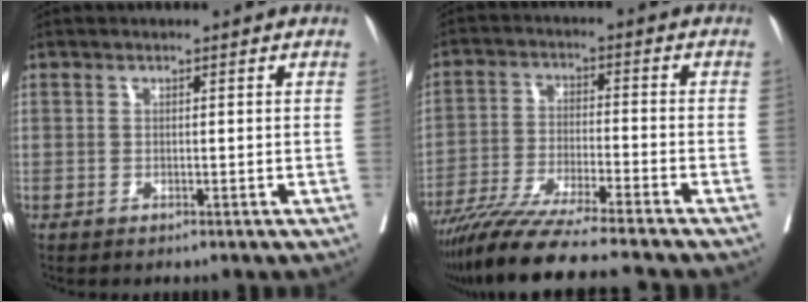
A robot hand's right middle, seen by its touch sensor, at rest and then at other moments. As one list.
[{"total": 13.8, "force": [-11.9, -1.2, 7.0], "torque": [-0.113, -0.031, -0.199]}]